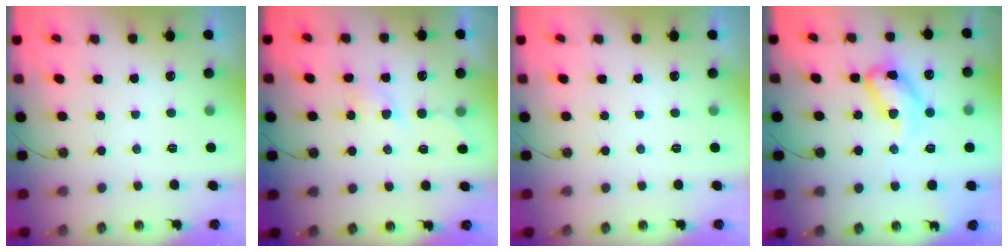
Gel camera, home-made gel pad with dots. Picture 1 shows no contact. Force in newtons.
{"total": 4.1, "press": 4.0, "slide": 0.6}
{"total": 0.0}
{"total": 14.7, "press": 14.7, "slide": 1.0}